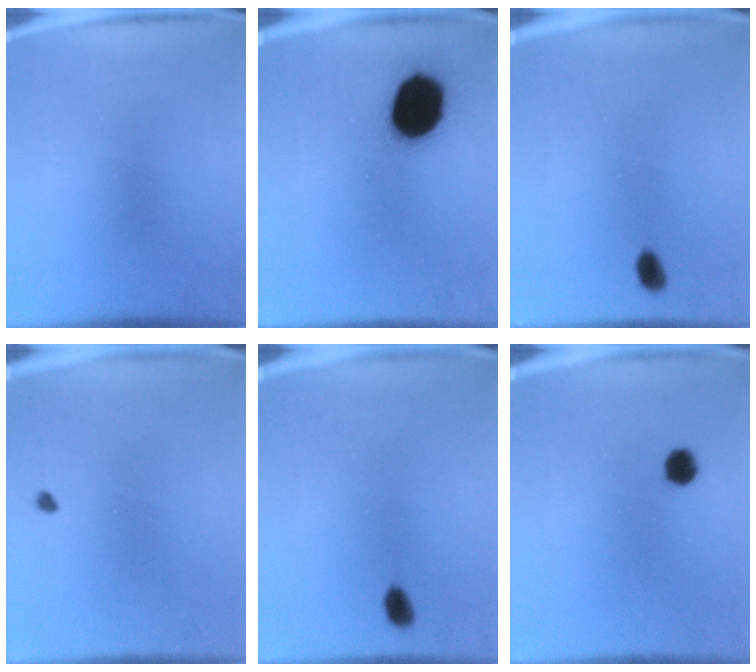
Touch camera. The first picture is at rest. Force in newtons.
{"total": 16.8}
{"total": 2.4}
{"total": 0.7}
{"total": 2.4}
{"total": 3.1}